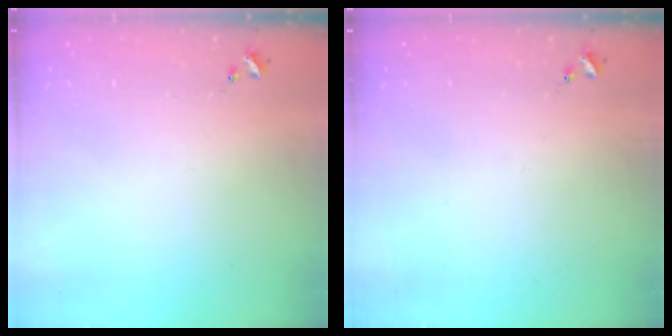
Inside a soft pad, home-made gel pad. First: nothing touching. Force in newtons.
{"total": 0.0}